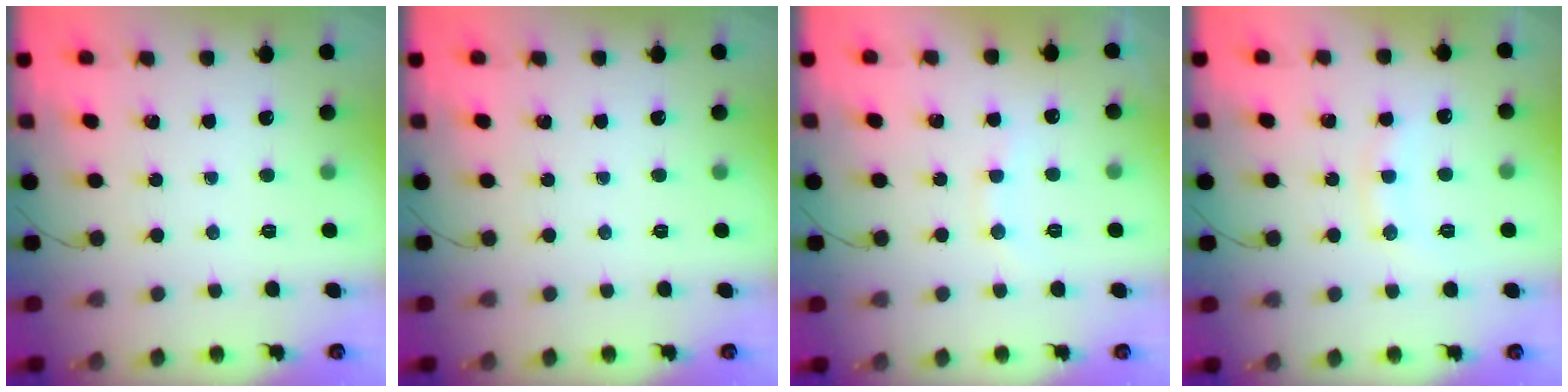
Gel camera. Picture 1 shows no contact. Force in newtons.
{"total": 0.0}
{"total": 7.7, "press": 7.5, "slide": 1.5}
{"total": 8.9, "press": 8.8, "slide": 1.1}